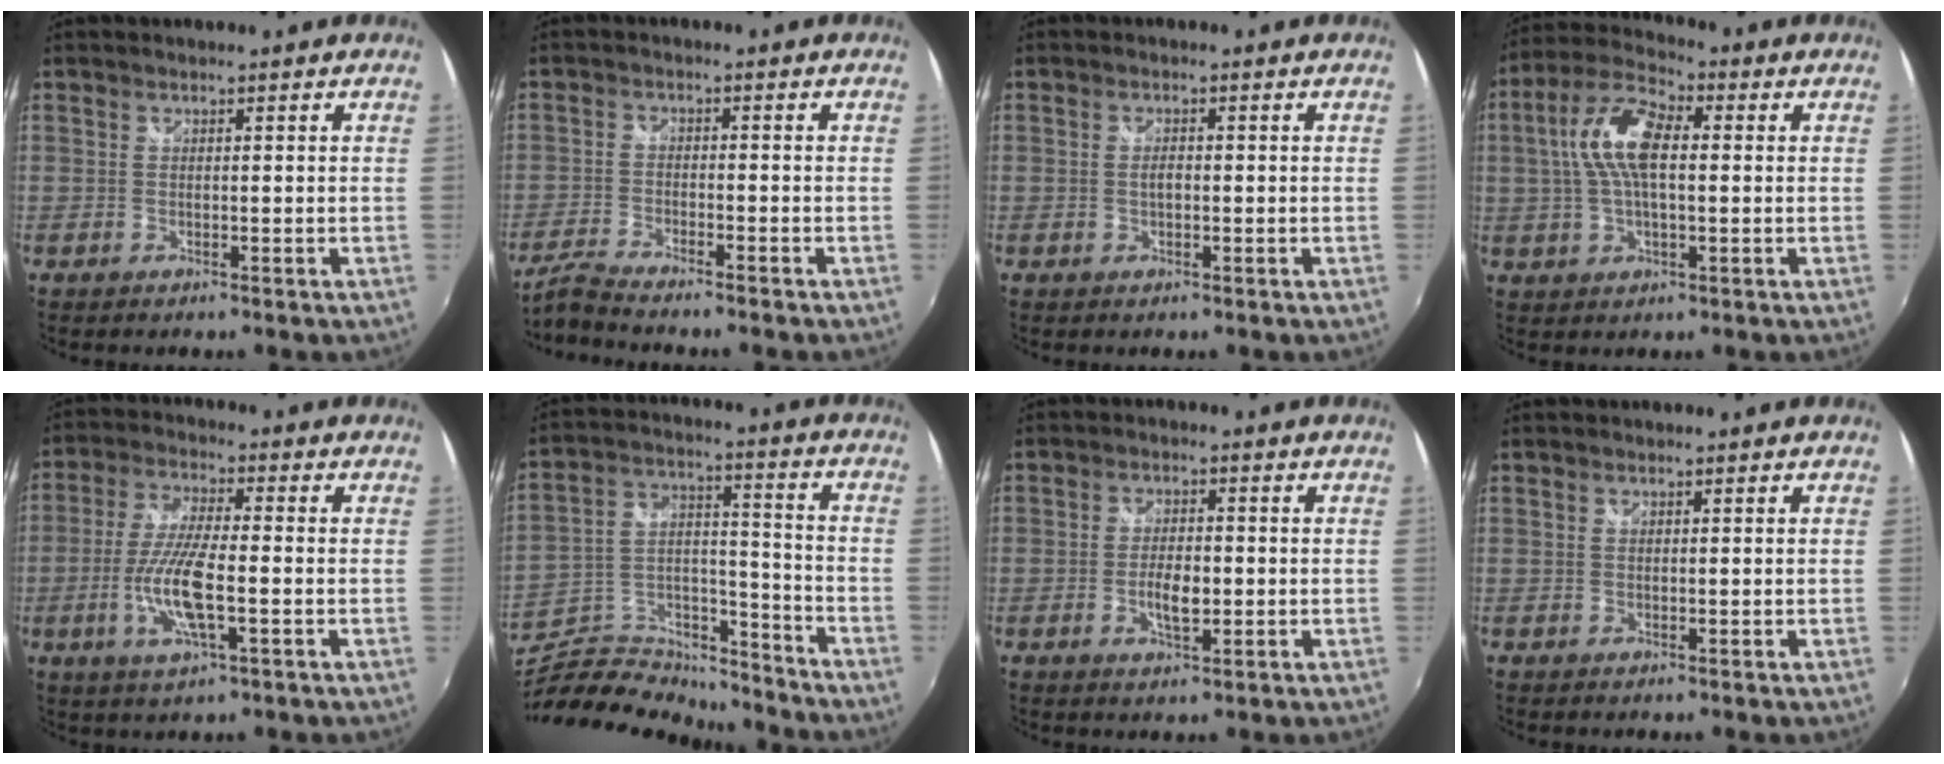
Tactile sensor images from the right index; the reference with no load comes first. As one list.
[{"total": 5.8, "force": [-5.3, 0.1, 2.3], "torque": [-0.069, -0.014, -0.100]}, {"total": 1.7, "force": [-0.1, 0.9, 1.5], "torque": [-0.028, 0.001, -0.004]}, {"total": 11.0, "force": [1.3, 4.8, 9.8], "torque": [-0.200, 0.021, 0.019]}, {"total": 10.4, "force": [-2.6, 2.4, 9.8], "torque": [-0.200, -0.007, -0.054]}, {"total": 22.0, "force": [-19.0, 7.5, 8.3], "torque": [-0.168, 0.028, -0.306]}, {"total": 4.8, "force": [-1.0, 2.1, 4.2], "torque": [-0.082, -0.001, -0.018]}, {"total": 0.0}]